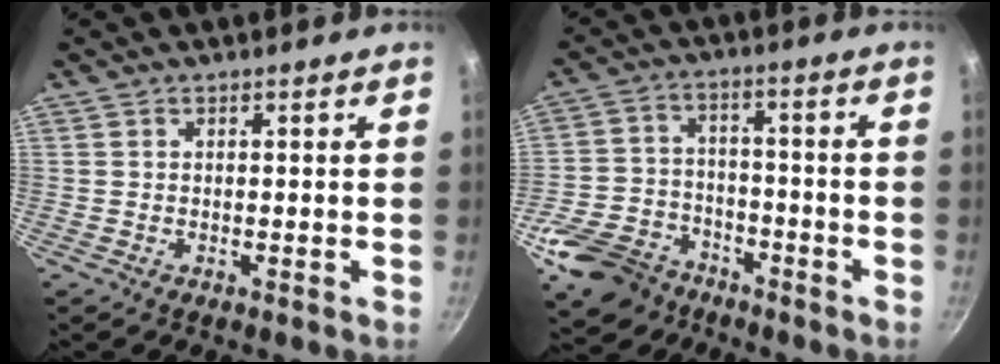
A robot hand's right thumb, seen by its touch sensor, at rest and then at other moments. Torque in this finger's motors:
{"motor_torque": [1.33, 0.33, 0.64, -0.53, 0.01]}